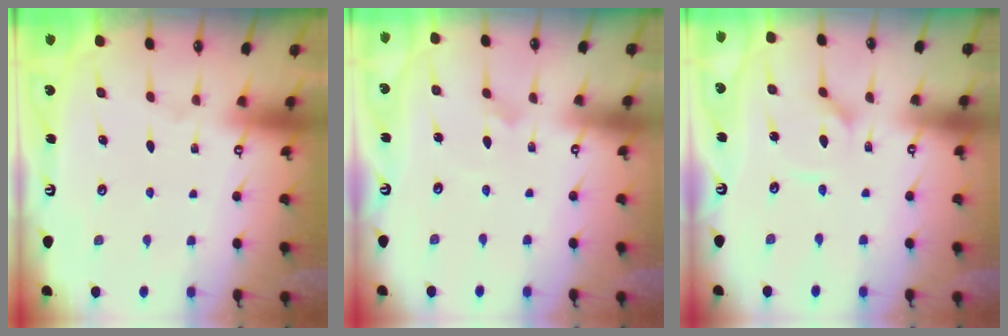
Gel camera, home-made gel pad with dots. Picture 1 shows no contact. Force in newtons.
{"total": 2.1, "press": 2.1, "slide": 0.1}
{"total": 2.6, "press": 2.6, "slide": 0.3}